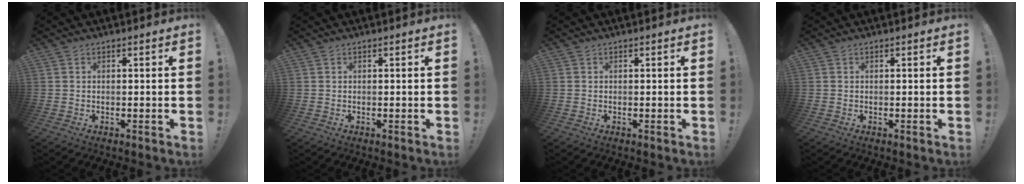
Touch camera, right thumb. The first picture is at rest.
{"total": 0.0}
{"total": 0.0}
{"total": 0.0}